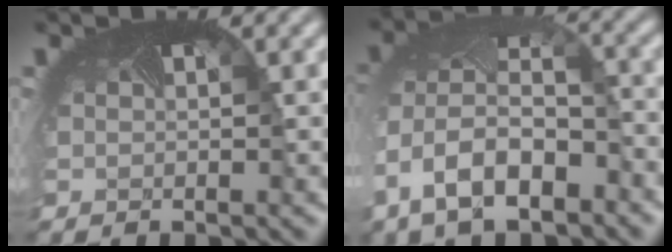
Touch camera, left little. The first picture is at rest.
{"total": 9.3, "force": [-4.3, 5.5, 6.2], "torque": [-0.142, -0.028, -0.066]}